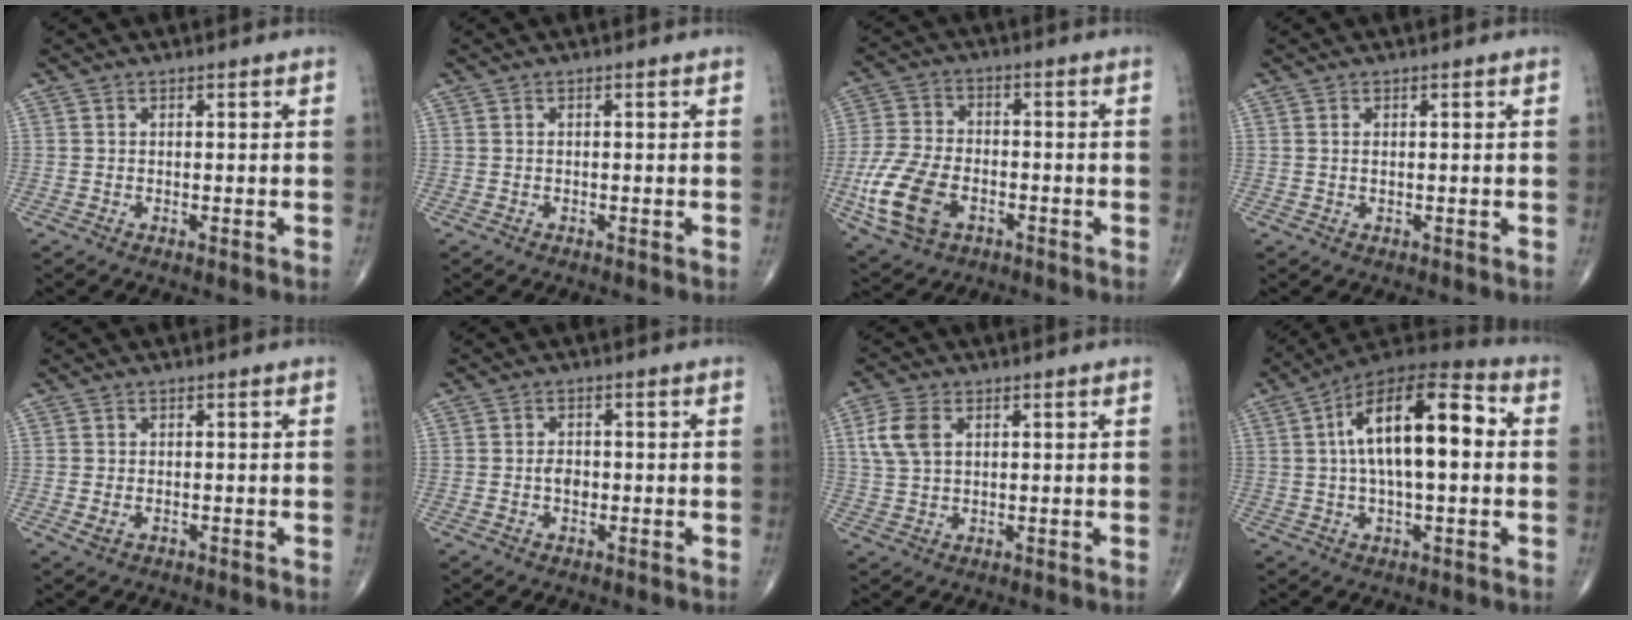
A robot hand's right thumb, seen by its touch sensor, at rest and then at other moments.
{"total": 0.0}
{"total": 13.2, "force": [-4.6, 8.2, 9.3], "torque": [-0.193, 0.008, -0.087]}
{"total": 0.5, "force": [0.2, 0.2, 0.5], "torque": [-0.012, 0.000, 0.005]}
{"total": 1.5, "force": [-0.4, 1.0, 1.0], "torque": [-0.022, -0.004, -0.007]}
{"total": 2.4, "force": [-0.5, 1.7, 1.7], "torque": [-0.019, 0.004, -0.010]}
{"total": 6.3, "force": [1.9, 3.9, 4.4], "torque": [-0.096, 0.004, 0.040]}
{"total": 18.0, "force": [2.2, 7.4, 16.2], "torque": [-0.259, 0.035, 0.028]}